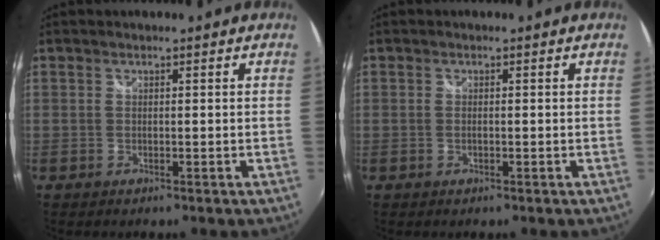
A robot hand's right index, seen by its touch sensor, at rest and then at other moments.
{"total": 0.7, "force": [-0.3, 0.4, 0.6], "torque": [-0.013, -0.001, -0.006]}